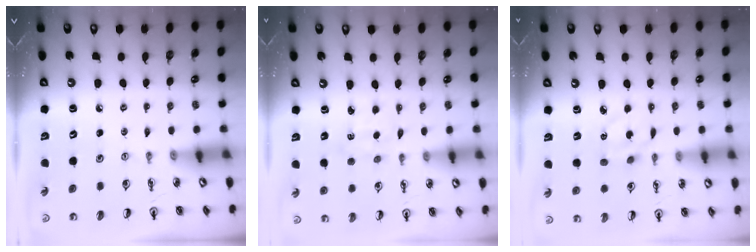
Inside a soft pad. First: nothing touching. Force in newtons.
{"total": 2.3, "press": 2.3, "slide": 0.3}
{"total": 5.0, "press": 5.0, "slide": 0.3}